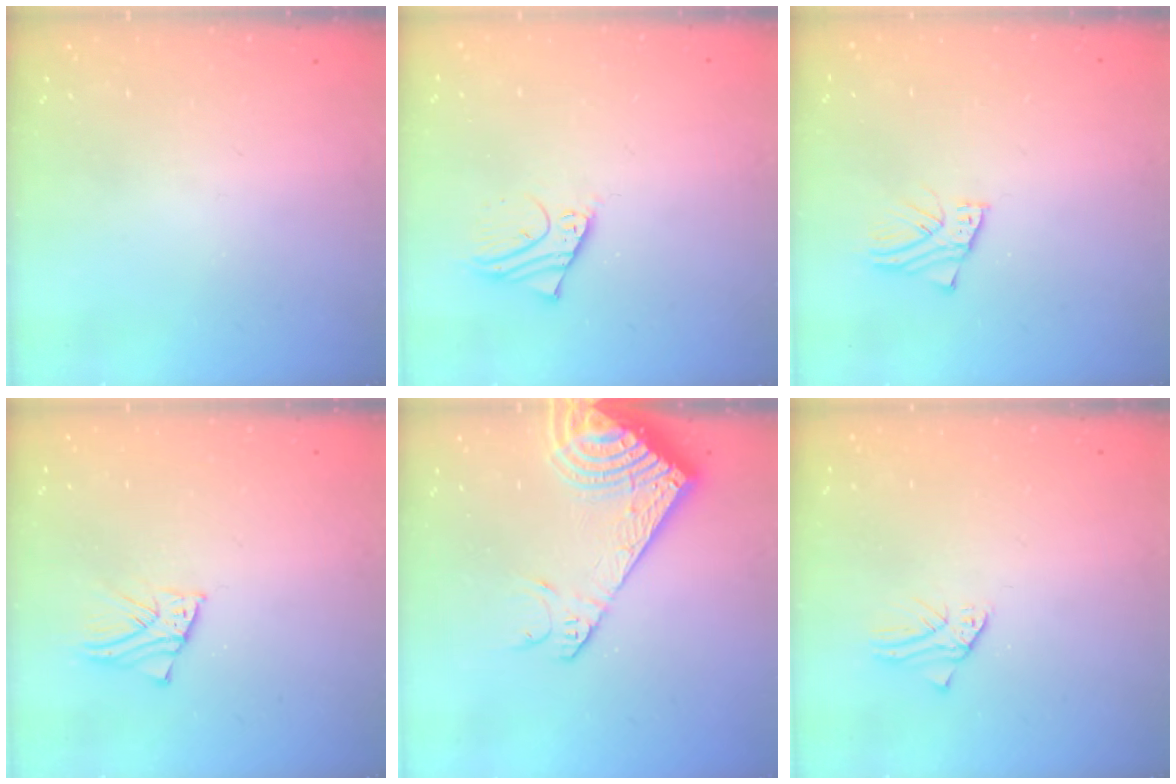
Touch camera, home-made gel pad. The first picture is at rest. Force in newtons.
{"total": 2.4, "press": 2.4, "slide": 0.1}
{"total": 2.5, "press": 2.5, "slide": 0.2}
{"total": 3.2, "press": 3.2, "slide": 0.3}
{"total": 16.2, "press": 15.9, "slide": 3.1}
{"total": 0.7, "press": 0.7, "slide": 0.1}